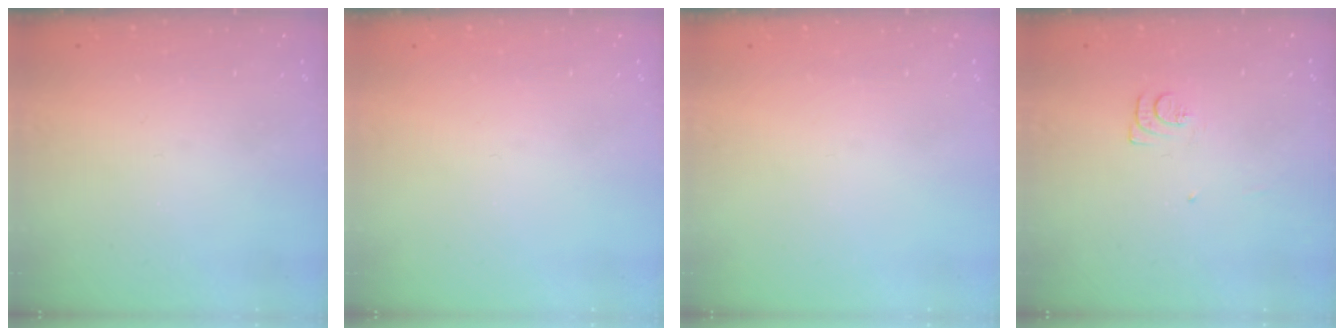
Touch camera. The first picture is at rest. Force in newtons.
{"total": 0.0}
{"total": 0.0}
{"total": 5.9, "press": 5.9, "slide": 0.5}